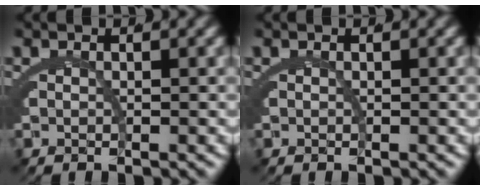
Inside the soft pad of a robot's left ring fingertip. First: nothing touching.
{"total": 0.0}